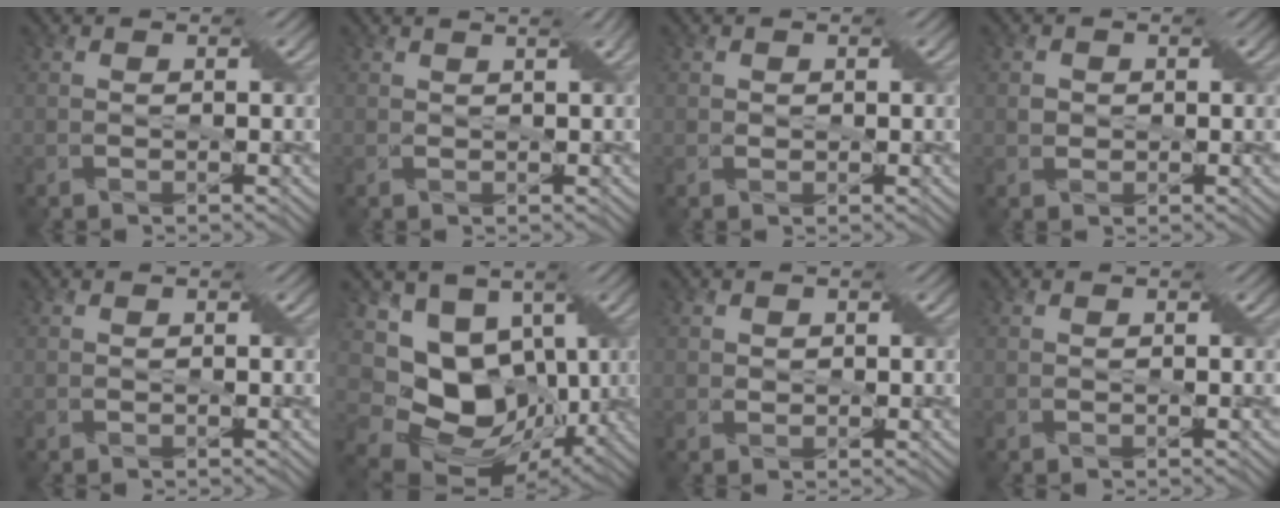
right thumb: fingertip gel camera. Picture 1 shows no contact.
{"total": 1.8, "force": [1.4, -0.3, 1.1], "torque": [-0.017, 0.008, 0.022]}
{"total": 1.0, "force": [0.6, 0.7, 0.2], "torque": [-0.002, 0.004, 0.008]}
{"total": 1.6, "force": [0.4, 1.5, 0.5], "torque": [-0.013, 0.003, -0.001]}
{"total": 0.0}
{"total": 12.8, "force": [-0.5, 9.9, 8.1], "torque": [-0.169, -0.029, 0.000]}
{"total": 1.3, "force": [0.7, 1.0, 0.3], "torque": [-0.008, 0.005, 0.008]}
{"total": 0.0}